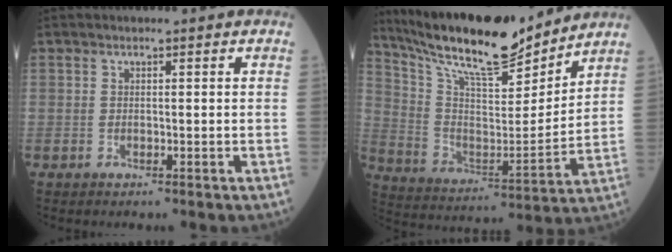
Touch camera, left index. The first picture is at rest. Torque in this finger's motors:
{"motor_torque": [1.08, -1.05, 0.60, 0.15]}